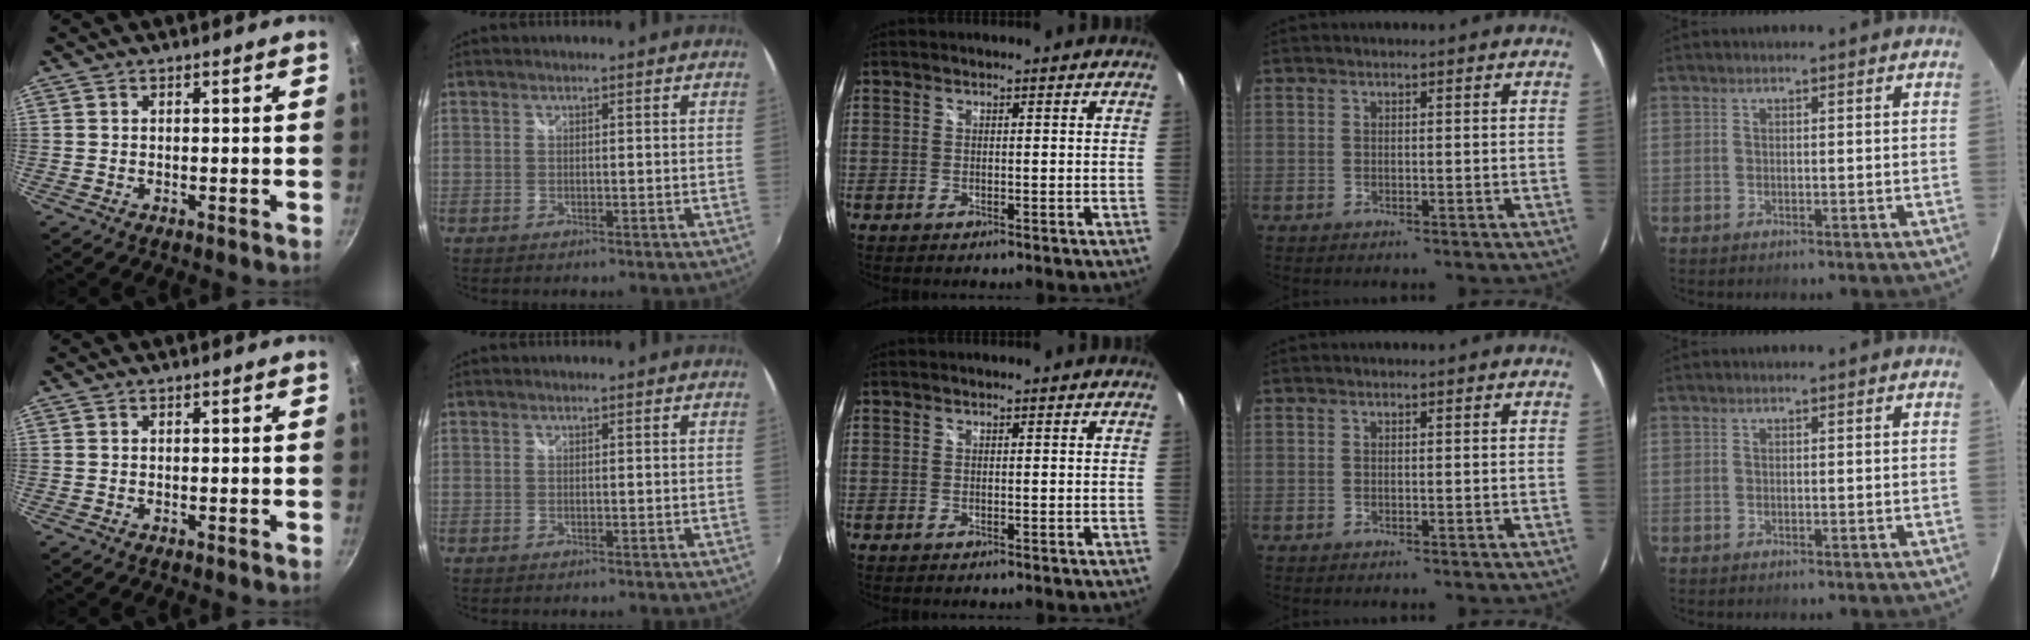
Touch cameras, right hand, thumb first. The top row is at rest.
{}